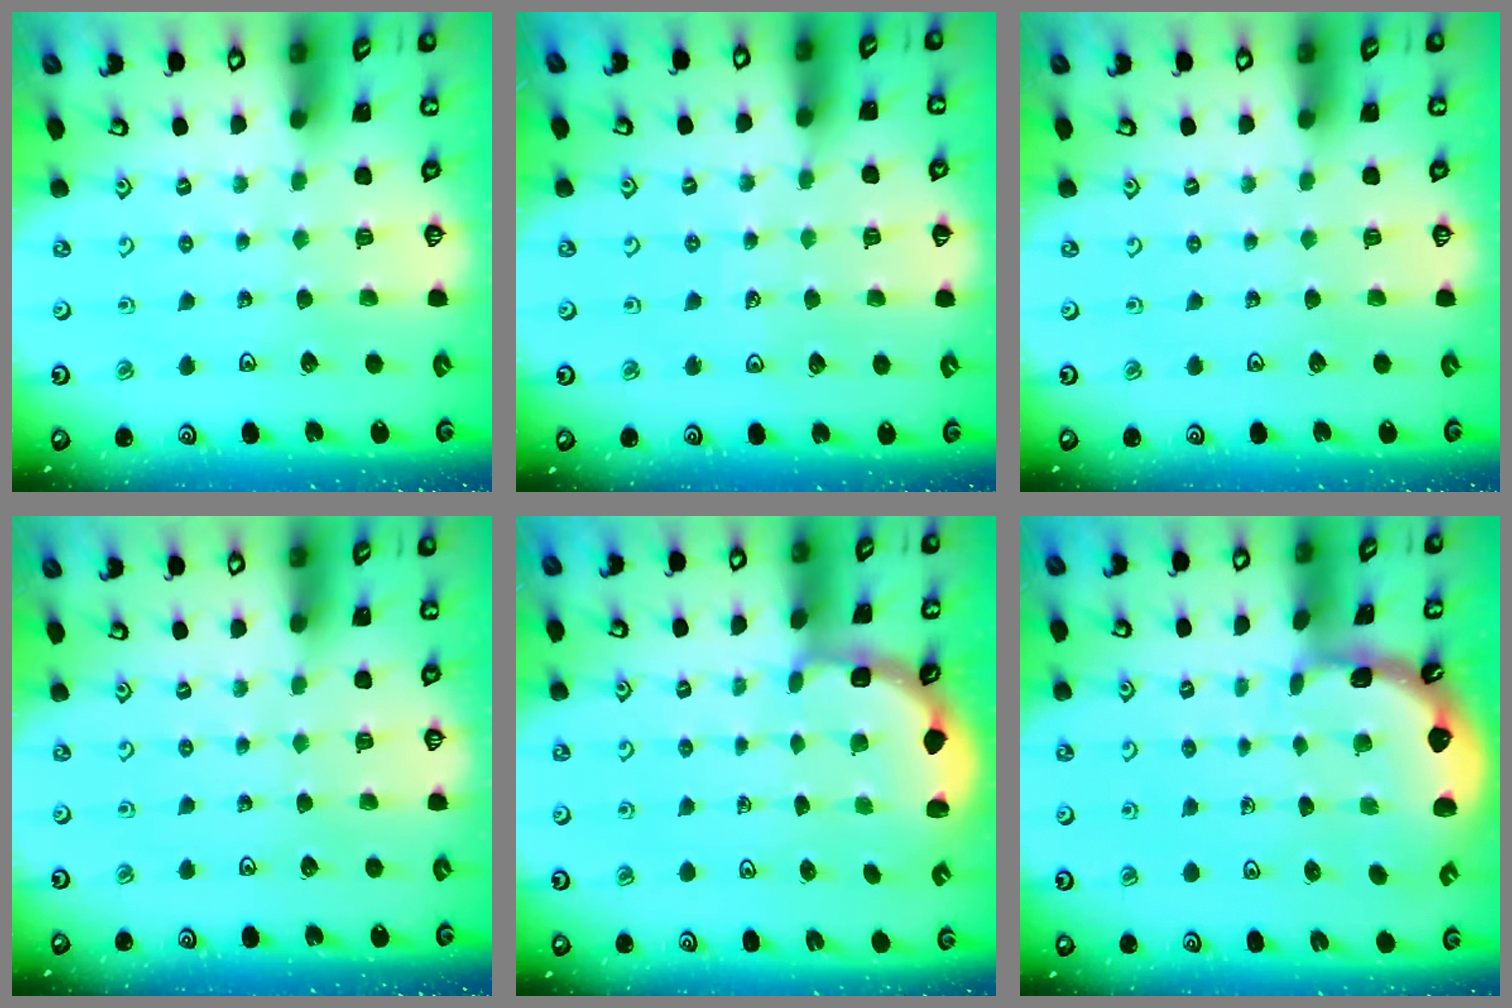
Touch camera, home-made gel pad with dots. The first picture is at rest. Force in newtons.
{"total": 4.3, "press": 4.3, "slide": 0.7}
{"total": 0.0}
{"total": 0.0}
{"total": 2.7, "press": 2.4, "slide": 1.4}
{"total": 1.3, "press": 1.3, "slide": 0.1}